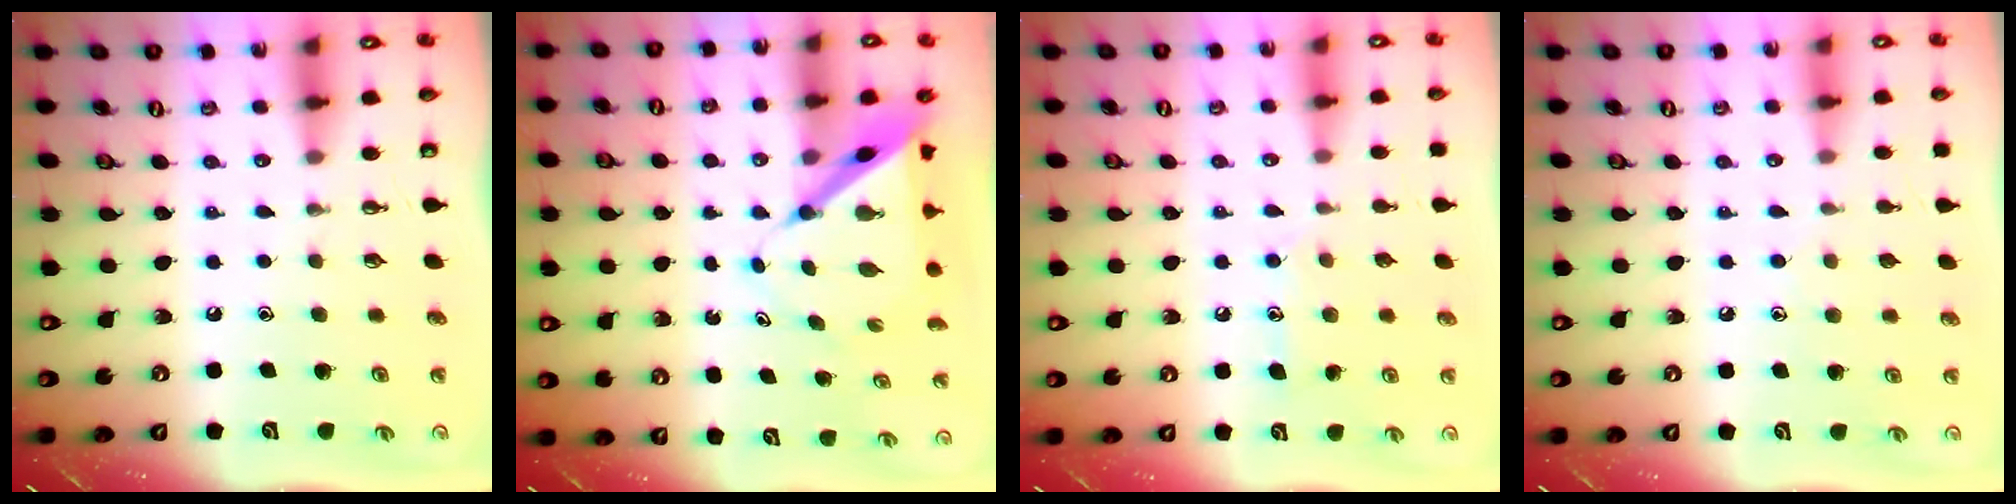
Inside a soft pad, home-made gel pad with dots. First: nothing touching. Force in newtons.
{"total": 7.0, "press": 7.0, "slide": 0.7}
{"total": 7.5, "press": 7.5, "slide": 0.5}
{"total": 5.9, "press": 5.9, "slide": 0.6}